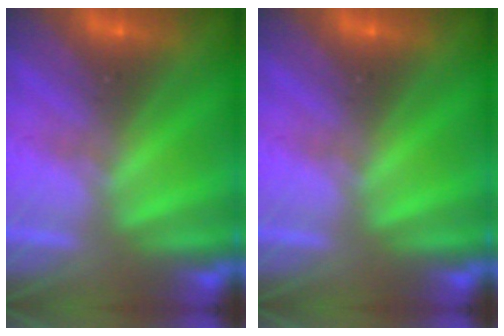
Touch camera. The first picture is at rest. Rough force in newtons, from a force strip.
{"total": 0.0}